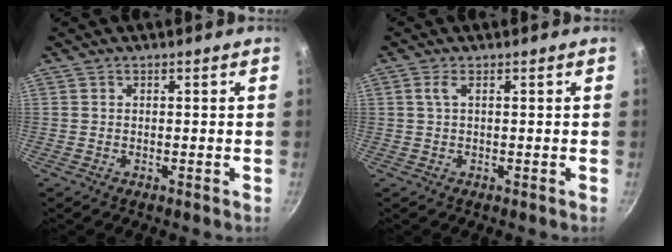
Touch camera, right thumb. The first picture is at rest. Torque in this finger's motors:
{"motor_torque": [-0.51, 0.18, -0.22, 0.09, 0.10]}